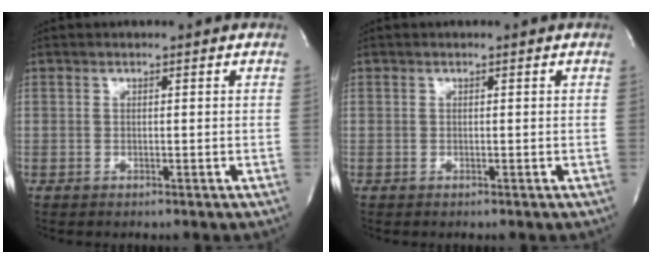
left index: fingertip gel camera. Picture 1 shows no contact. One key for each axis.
{"total": 0.0}